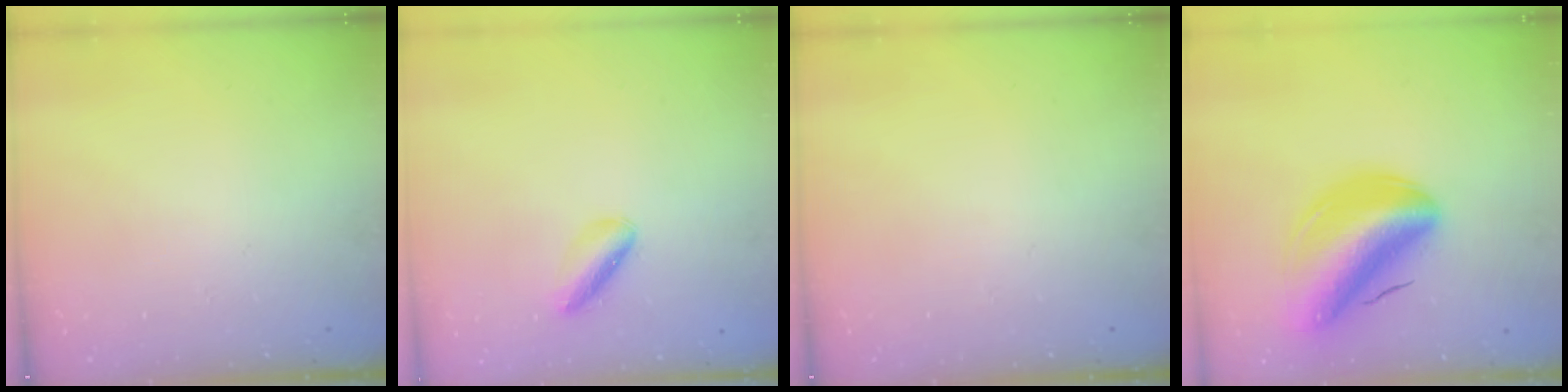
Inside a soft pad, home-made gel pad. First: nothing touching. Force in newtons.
{"total": 3.6, "press": 3.6, "slide": 0.6}
{"total": 0.0}
{"total": 14.5, "press": 13.8, "slide": 4.3}